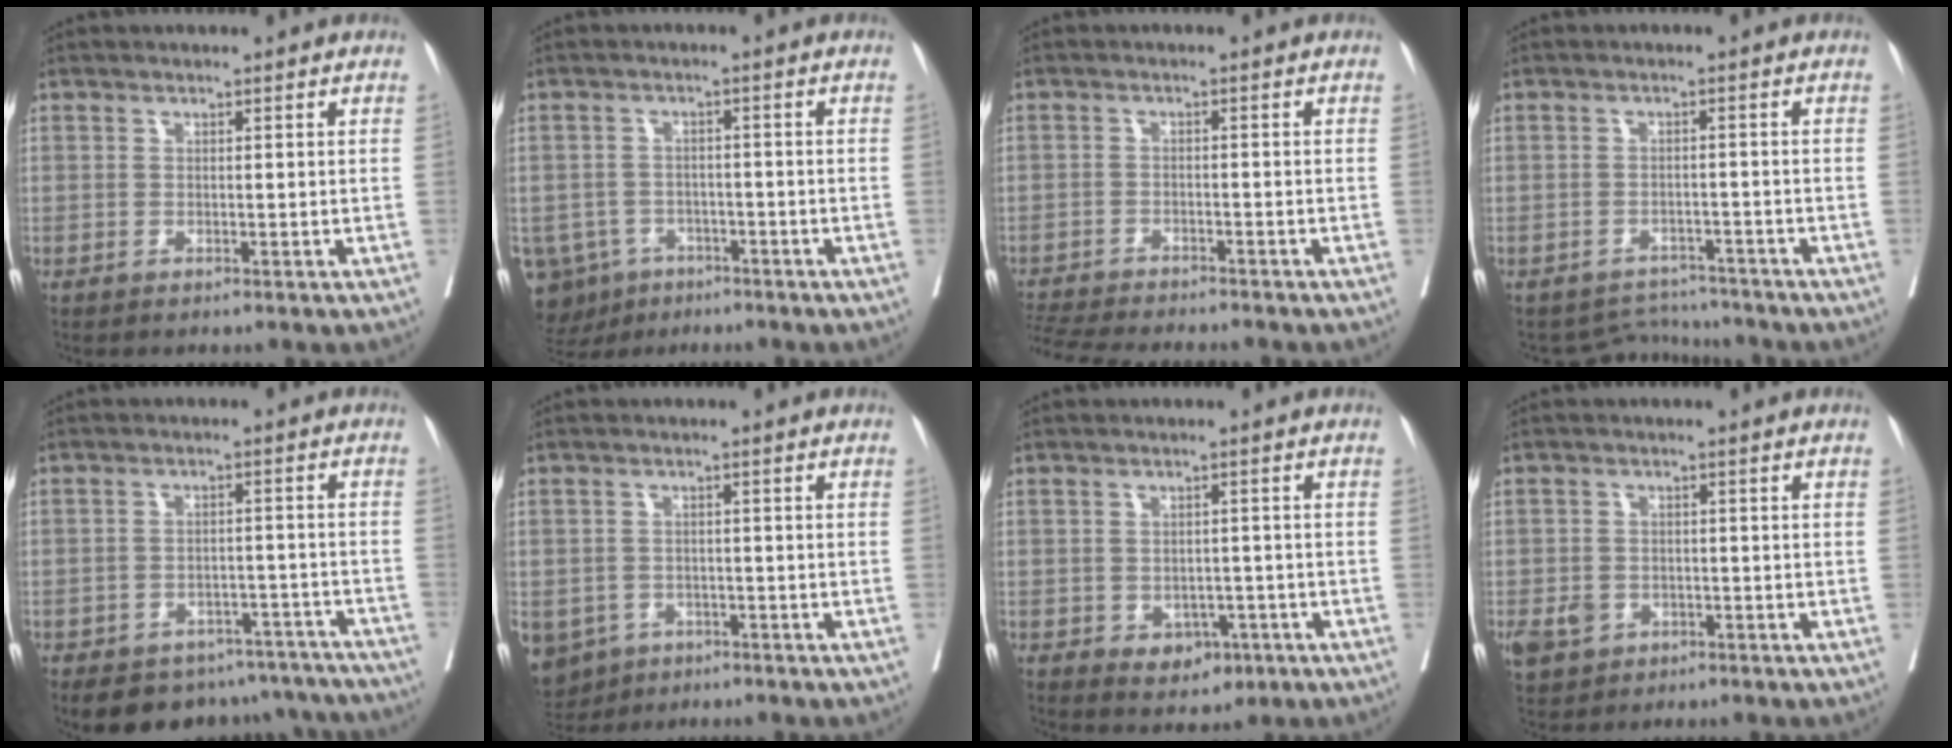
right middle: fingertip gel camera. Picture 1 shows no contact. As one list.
[{"total": 9.1, "force": [-5.2, 7.2, 2.2], "torque": [-0.058, -0.001, -0.073]}, {"total": 11.6, "force": [-10.7, 1.3, 4.4], "torque": [-0.074, -0.012, -0.160]}, {"total": 4.4, "force": [-4.0, 0.5, -1.6], "torque": [0.023, 0.013, -0.057]}, {"total": 16.2, "force": [-13.8, 7.3, 4.2], "torque": [-0.061, 0.020, -0.160]}, {"total": 9.8, "force": [-5.3, 7.7, 2.8], "torque": [-0.083, -0.005, -0.072]}, {"total": 4.3, "force": [-1.8, 3.1, 2.4], "torque": [-0.023, 0.003, -0.013]}, {"total": 5.6, "force": [-2.5, 4.7, 1.9], "torque": [-0.040, 0.001, -0.032]}]